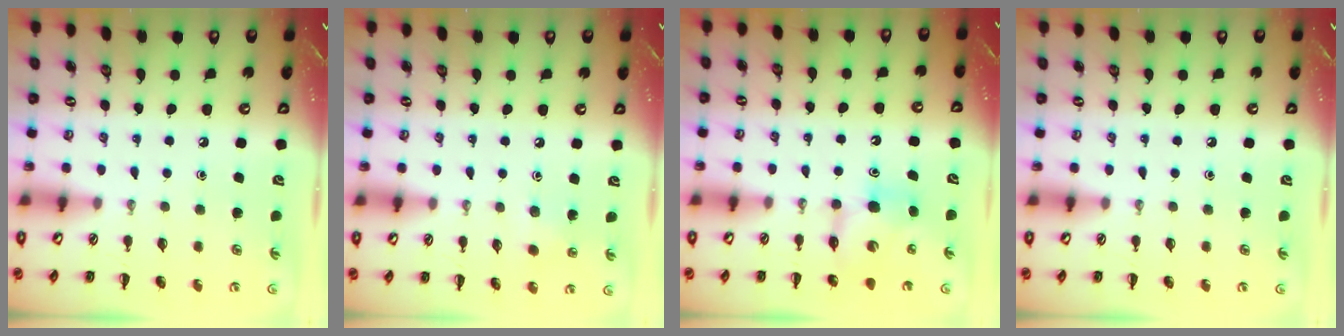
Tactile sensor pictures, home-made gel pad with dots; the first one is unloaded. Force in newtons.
{"total": 4.8, "press": 4.6, "slide": 1.4}
{"total": 7.5, "press": 7.5, "slide": 0.5}
{"total": 0.0}